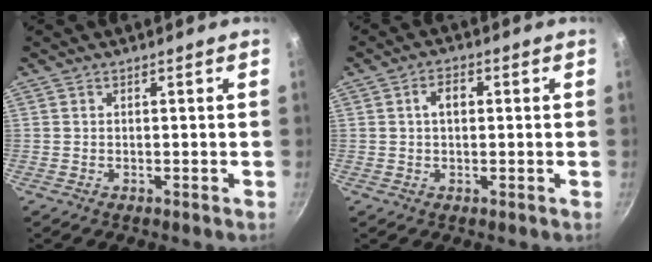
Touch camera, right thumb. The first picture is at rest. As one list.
[{"total": 3.6, "force": [0.6, 2.2, 2.8], "torque": [-0.041, 0.010, 0.008]}]